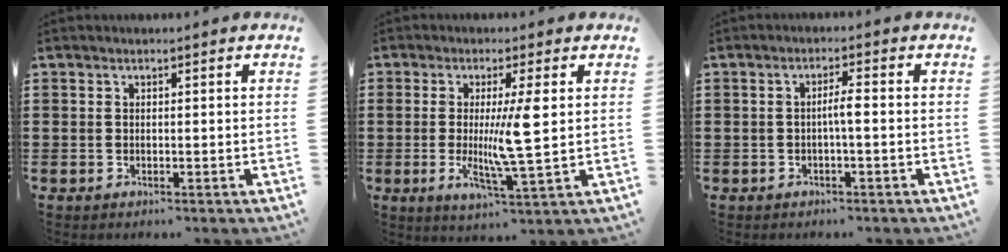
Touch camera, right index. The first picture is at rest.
{"total": 7.7, "force": [0.9, 0.4, 7.7], "torque": [-0.135, -0.009, 0.009]}
{"total": 2.5, "force": [-0.4, 0.2, 2.4], "torque": [-0.046, 0.001, -0.010]}